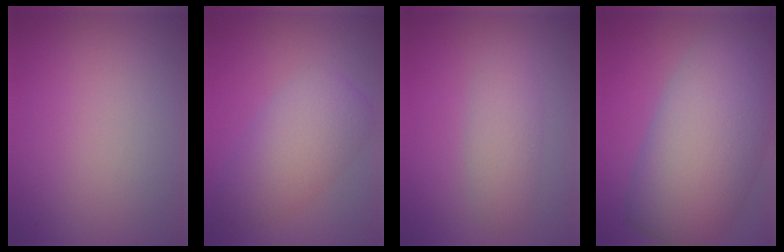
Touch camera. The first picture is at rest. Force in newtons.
{"total": 5.1, "press": 5.1, "slide": 0.1}
{"total": 2.6, "press": 2.6, "slide": 0.0}
{"total": 12.4, "press": 12.3, "slide": 0.8}